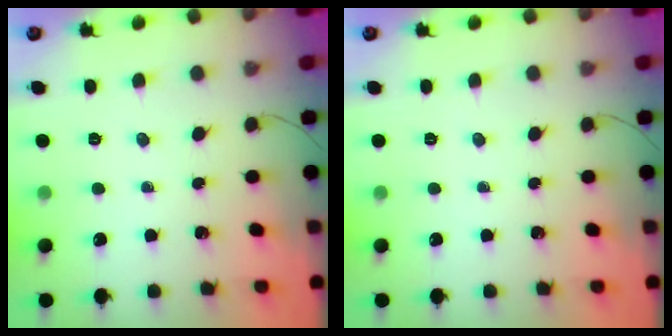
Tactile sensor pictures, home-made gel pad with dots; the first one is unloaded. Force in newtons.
{"total": 0.0}